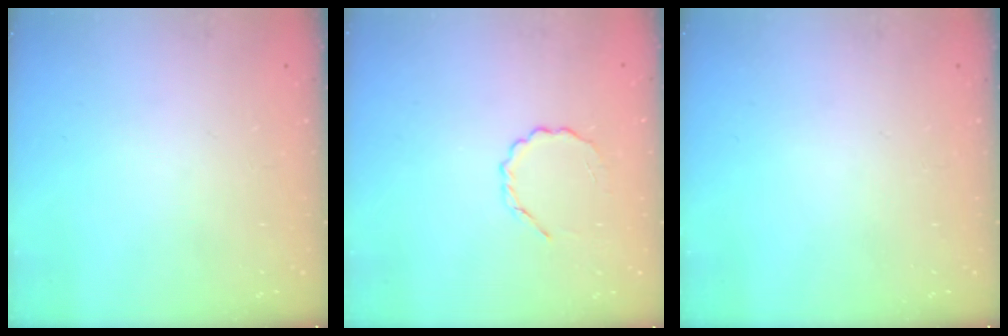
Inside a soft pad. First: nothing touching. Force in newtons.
{"total": 3.0, "press": 2.8, "slide": 1.0}
{"total": 0.0}